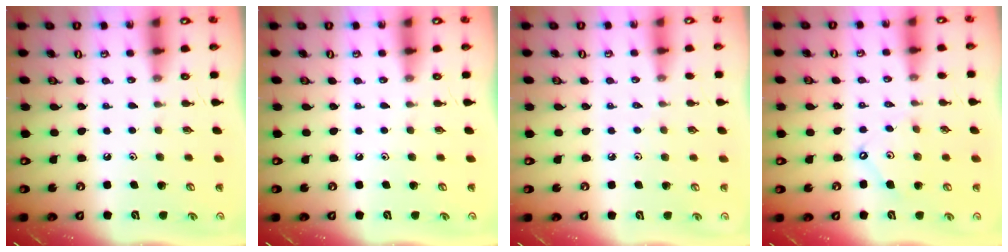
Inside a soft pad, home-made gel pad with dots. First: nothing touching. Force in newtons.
{"total": 0.0}
{"total": 1.9, "press": 1.9, "slide": 0.5}
{"total": 6.6, "press": 6.6, "slide": 0.7}